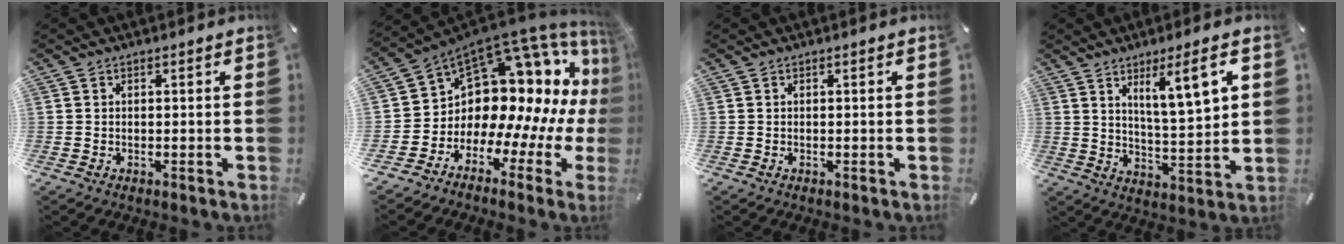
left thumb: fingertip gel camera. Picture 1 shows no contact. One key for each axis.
{"total": 15.0, "fx": 5.4, "fy": 10.0, "fz": 9.7, "tx": -0.154, "ty": -0.082, "tz": 0.108}
{"total": 0.0}
{"total": 10.7, "fx": 6.0, "fy": 2.1, "fz": 8.6, "tx": -0.138, "ty": -0.029, "tz": 0.096}